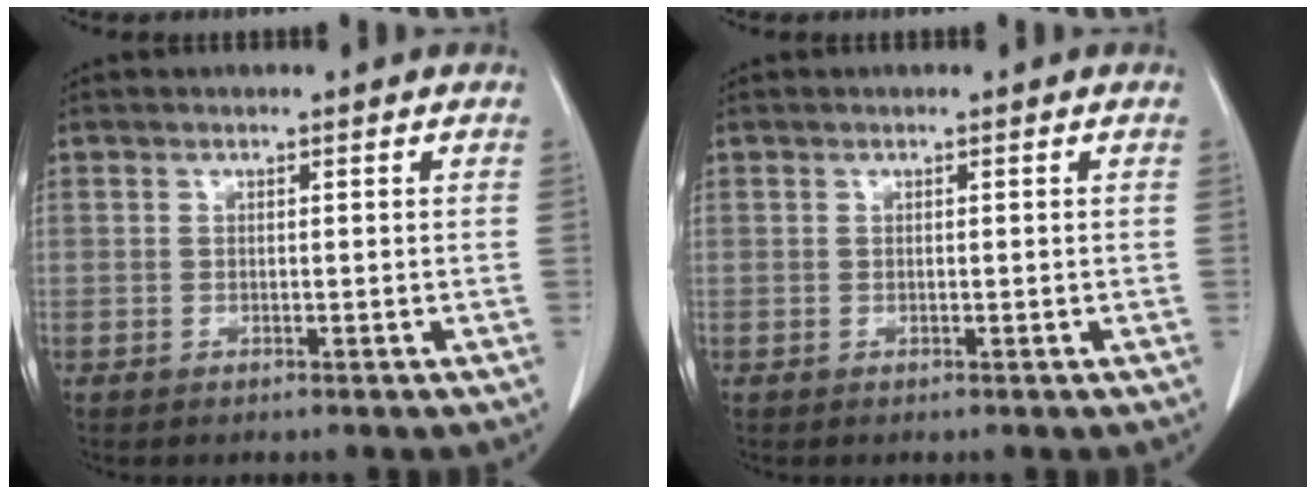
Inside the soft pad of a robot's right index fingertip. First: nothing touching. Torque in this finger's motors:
{"motor_torque": [0.00, 0.00, 0.00, 0.00]}